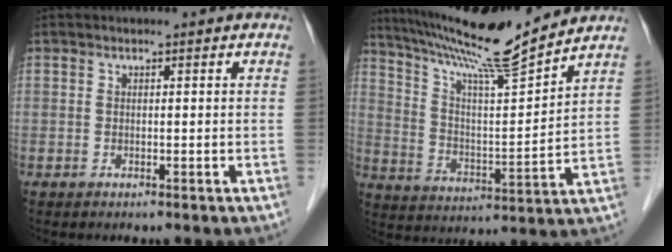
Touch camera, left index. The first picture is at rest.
{"total": 15.3, "force": [13.7, -1.2, 6.6], "torque": [-0.125, -0.002, 0.236]}